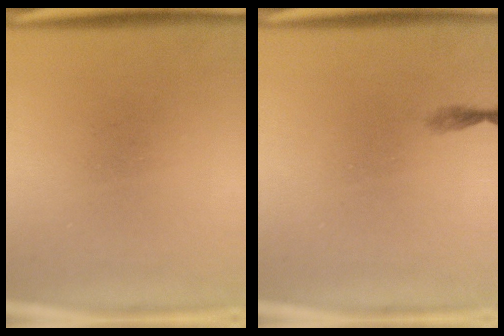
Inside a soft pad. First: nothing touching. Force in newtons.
{"total": 0.6}